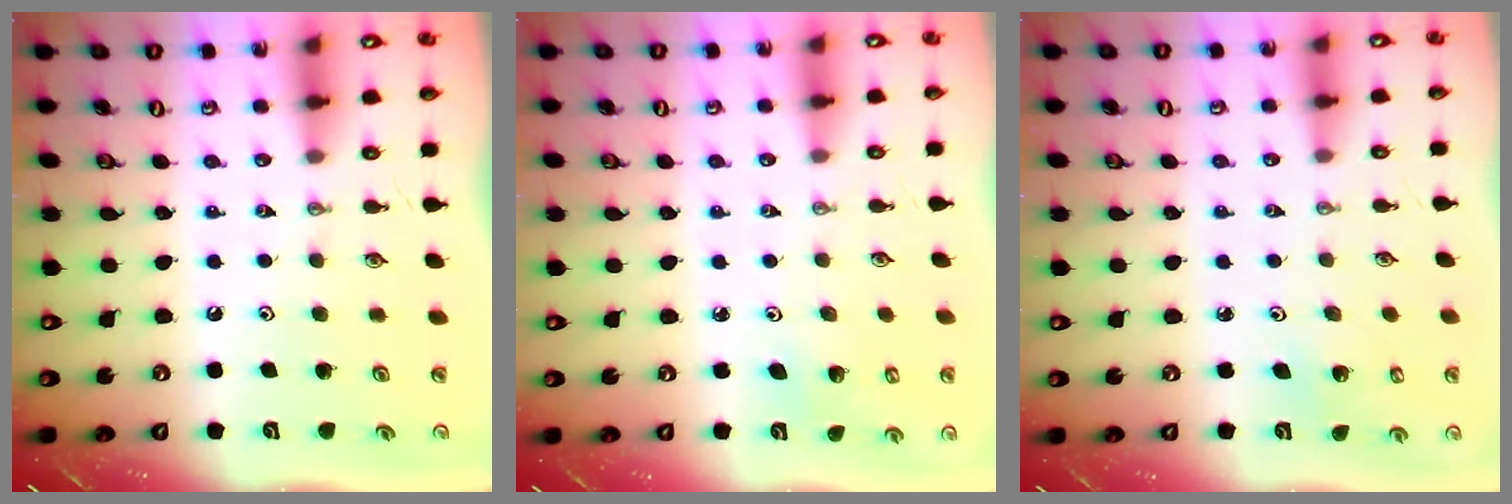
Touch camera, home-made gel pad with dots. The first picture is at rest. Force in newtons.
{"total": 3.0, "press": 2.9, "slide": 0.4}
{"total": 2.6, "press": 2.6, "slide": 0.2}